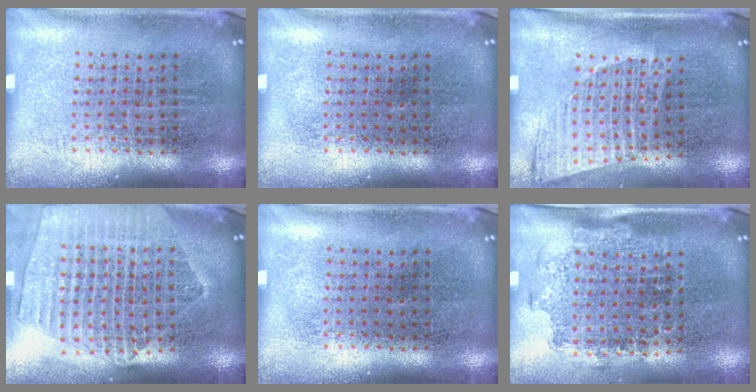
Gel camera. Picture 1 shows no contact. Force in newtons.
{"total": 0.0}
{"total": 1.2, "press": 1.1, "slide": 0.6}
{"total": 2.3, "press": 2.0, "slide": 1.1}
{"total": 0.0}
{"total": 1.3, "press": 1.1, "slide": 0.7}